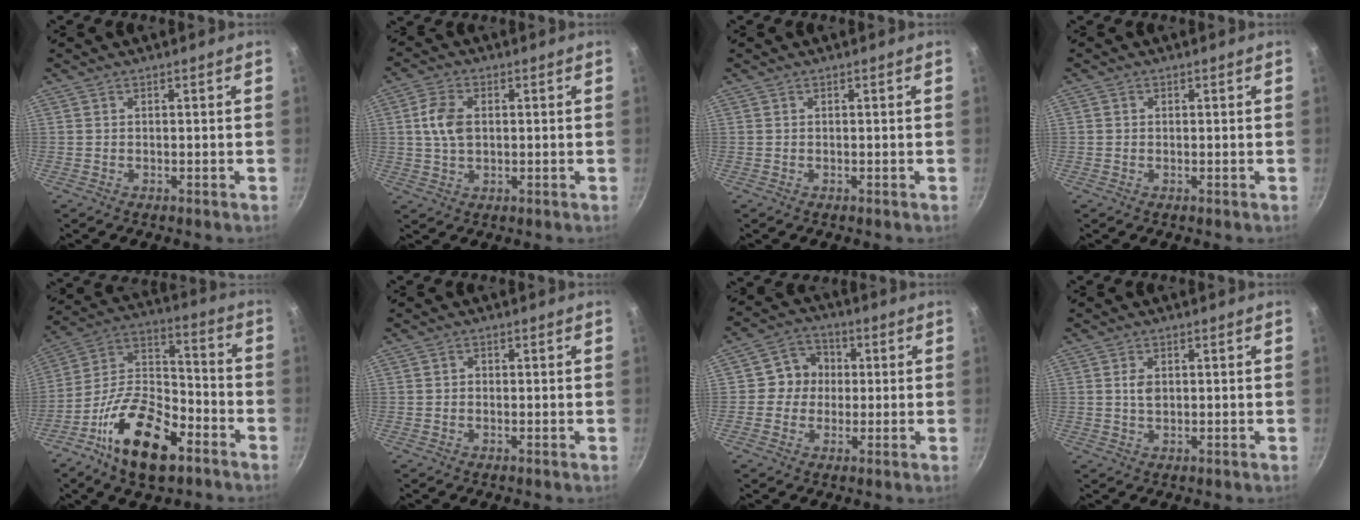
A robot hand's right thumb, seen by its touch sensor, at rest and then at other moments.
{"total": 6.5, "force": [0.8, 4.2, 4.9], "torque": [-0.091, 0.006, 0.014]}
{"total": 0.0}
{"total": 0.6, "force": [0.0, 0.5, 0.1], "torque": [0.003, 0.001, -0.002]}
{"total": 19.8, "force": [-10.4, 9.6, 13.8], "torque": [-0.226, 0.064, -0.203]}
{"total": 0.8, "force": [-0.1, 0.8, 0.3], "torque": [-0.003, 0.005, -0.002]}
{"total": 7.1, "force": [0.4, 6.7, 2.3], "torque": [0.008, 0.014, -0.009]}
{"total": 2.5, "force": [0.4, 1.7, 1.8], "torque": [-0.031, -0.002, 0.008]}